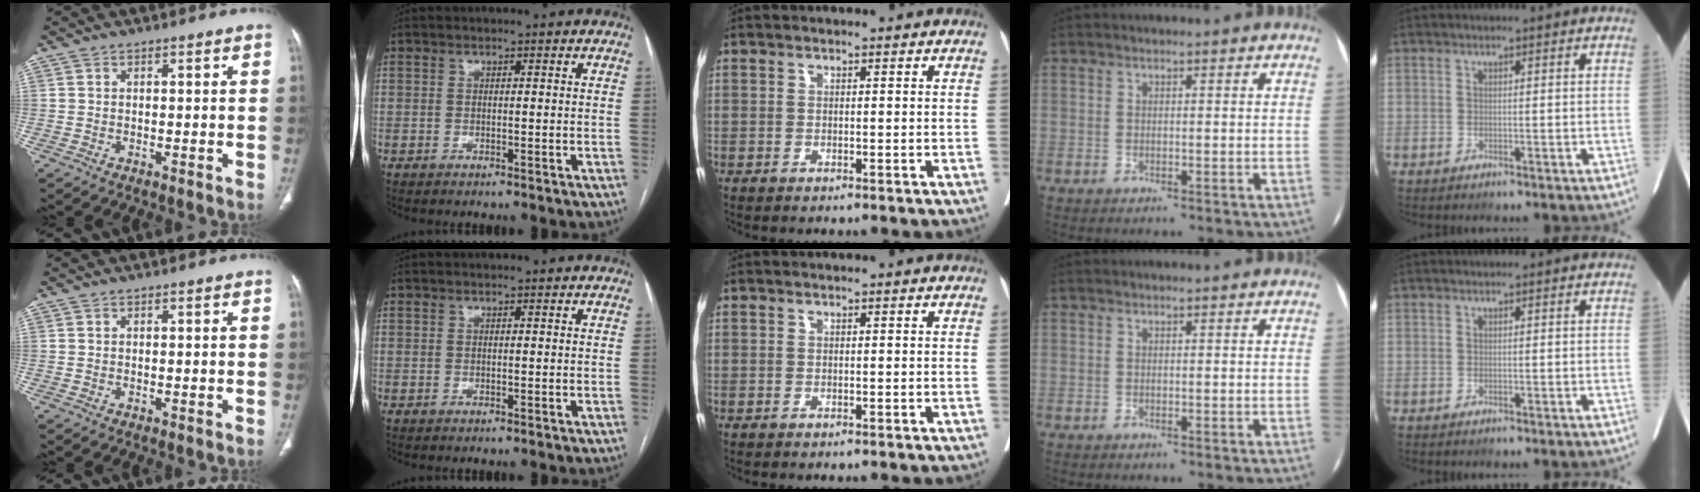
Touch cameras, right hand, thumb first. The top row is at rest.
{}